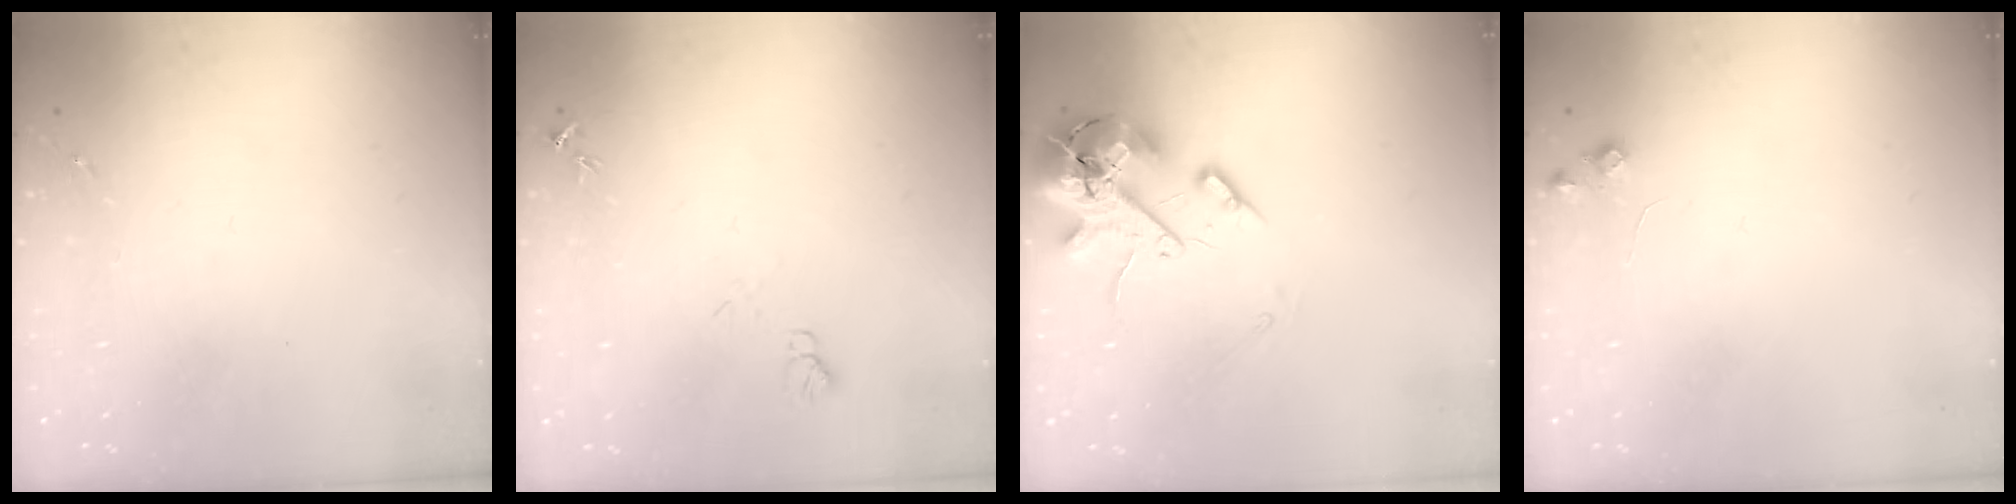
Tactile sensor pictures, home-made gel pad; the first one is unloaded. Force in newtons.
{"total": 6.3, "press": 6.3, "slide": 0.7}
{"total": 14.6, "press": 14.4, "slide": 2.4}
{"total": 5.7, "press": 5.6, "slide": 0.9}